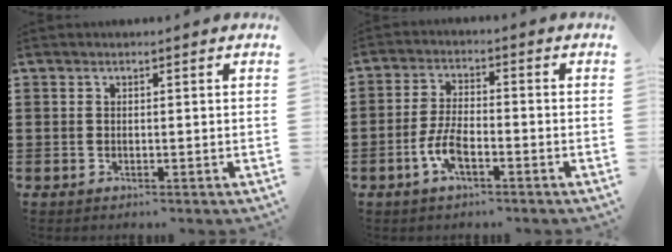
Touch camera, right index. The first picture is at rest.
{"total": 5.4, "force": [-2.4, 2.0, 4.4], "torque": [-0.107, -0.003, -0.051]}